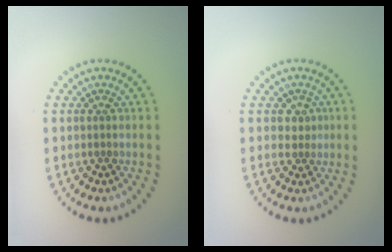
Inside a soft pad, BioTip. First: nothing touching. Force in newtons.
{"total": 1.2, "press": 0.9, "slide": 0.8}